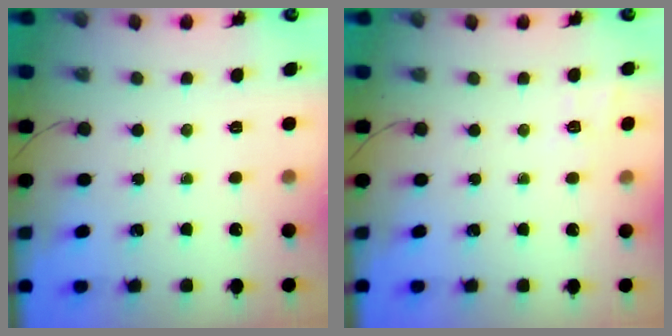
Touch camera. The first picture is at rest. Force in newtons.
{"total": 7.4, "press": 7.1, "slide": 1.9}